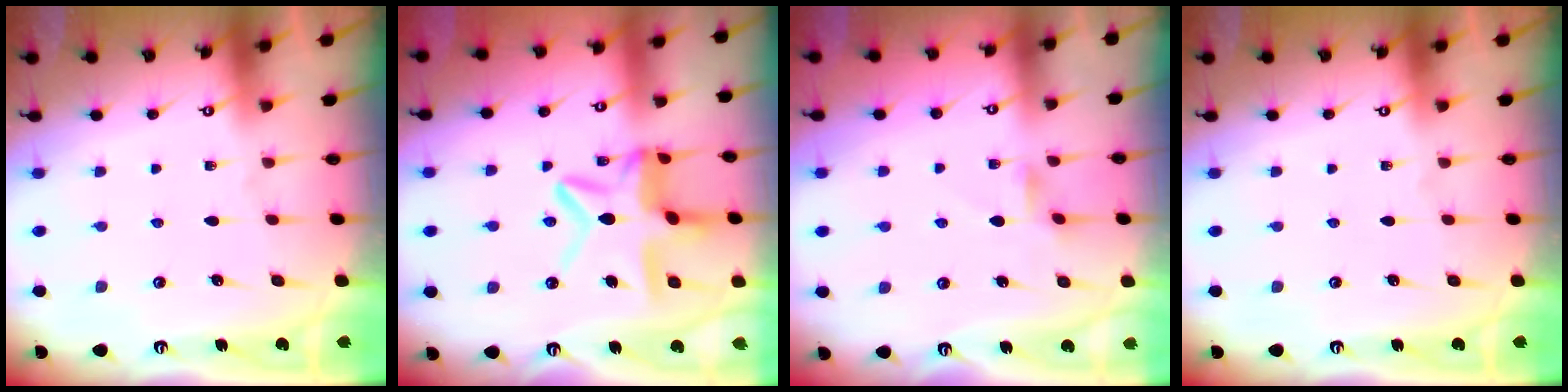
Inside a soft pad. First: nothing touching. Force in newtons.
{"total": 13.7, "press": 13.6, "slide": 1.3}
{"total": 2.5, "press": 2.5, "slide": 0.4}
{"total": 0.0}